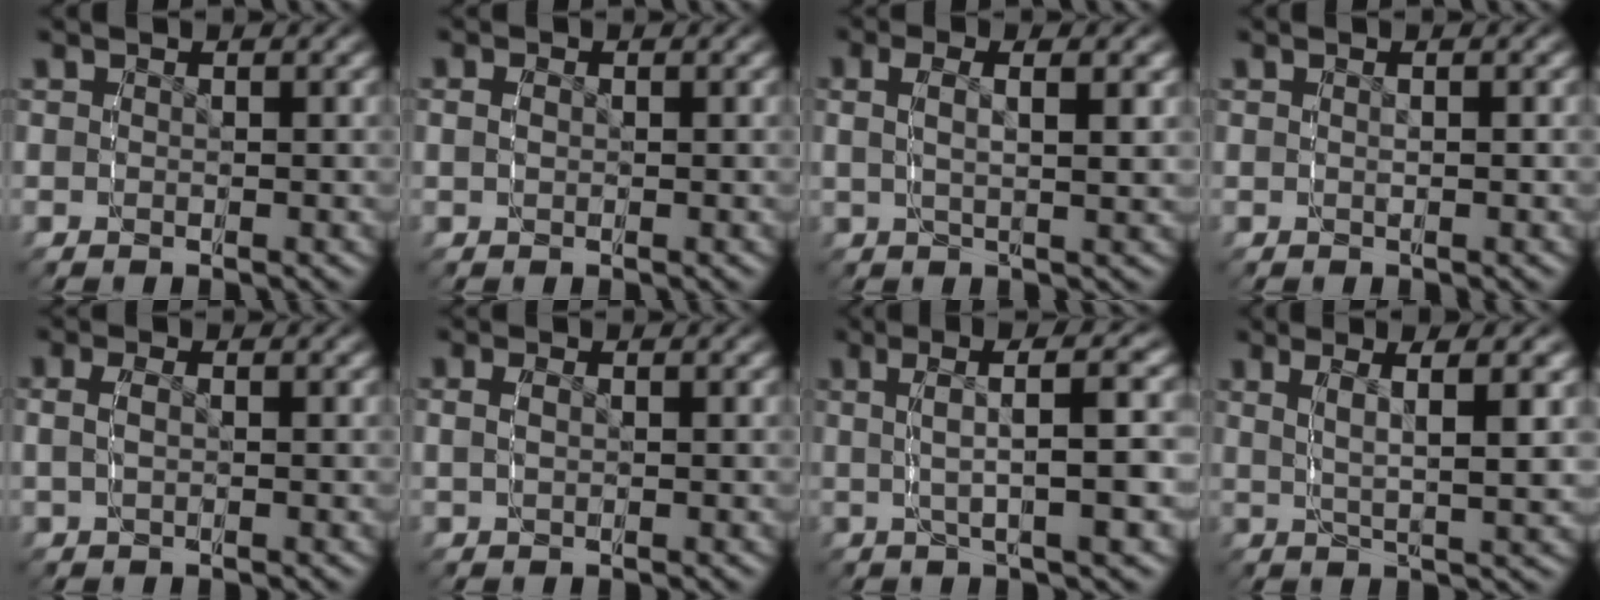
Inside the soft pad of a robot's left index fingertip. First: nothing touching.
{"total": 0.8, "force": [0.2, 0.5, 0.6], "torque": [-0.010, -0.001, 0.005]}
{"total": 3.4, "force": [1.3, 1.1, 3.0], "torque": [-0.058, 0.002, 0.022]}
{"total": 0.7, "force": [0.1, -0.2, 0.6], "torque": [-0.012, -0.002, 0.005]}
{"total": 1.5, "force": [0.2, 0.8, 1.3], "torque": [-0.033, 0.001, 0.004]}
{"total": 1.1, "force": [0.3, 0.6, 0.9], "torque": [-0.020, 0.001, 0.007]}
{"total": 5.1, "force": [1.1, 0.5, 5.0], "torque": [-0.074, 0.014, 0.017]}
{"total": 5.0, "force": [2.0, 0.7, 4.5], "torque": [-0.062, 0.009, 0.035]}